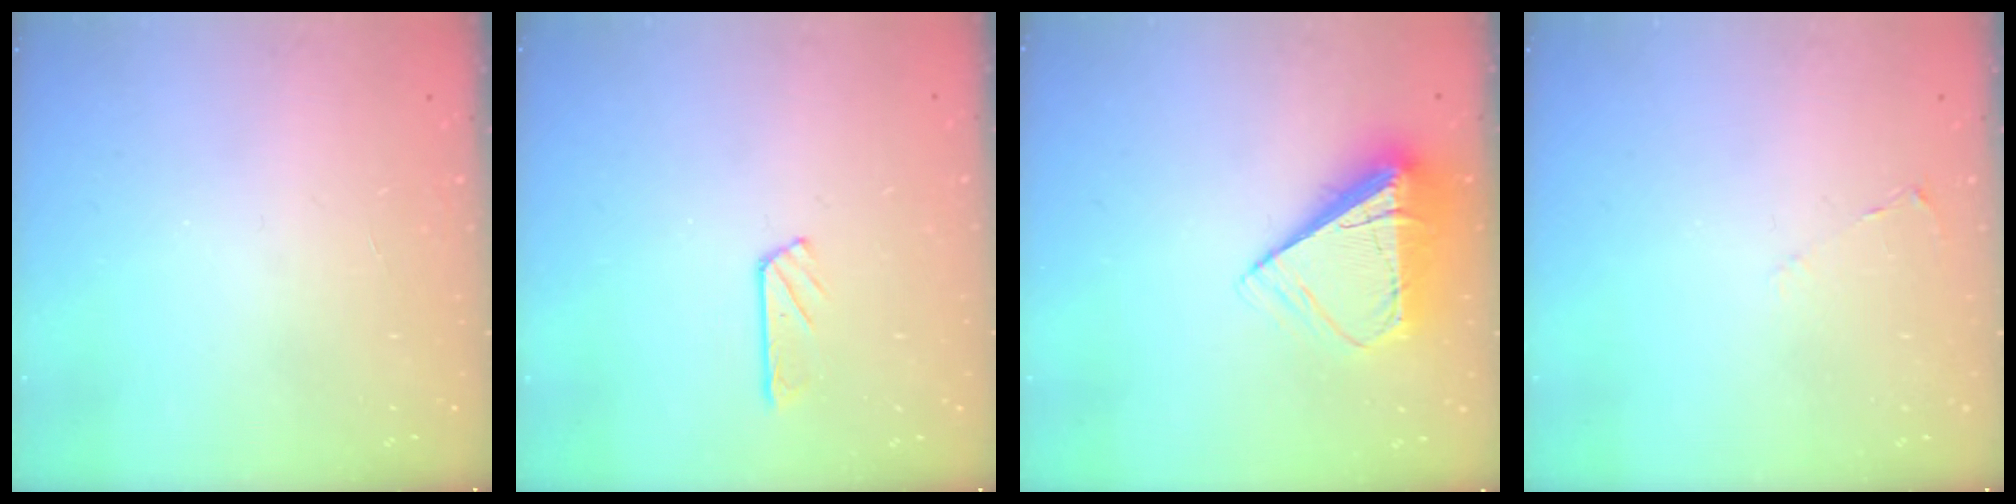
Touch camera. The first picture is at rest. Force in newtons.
{"total": 2.9, "press": 2.9, "slide": 0.3}
{"total": 9.5, "press": 9.4, "slide": 1.4}
{"total": 2.4, "press": 2.3, "slide": 0.4}